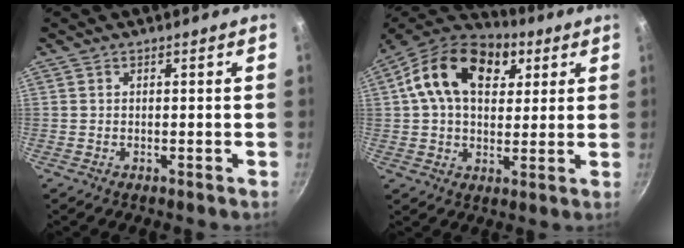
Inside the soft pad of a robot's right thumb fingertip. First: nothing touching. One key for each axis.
{"total": 18.7, "fx": 6.3, "fy": 12.4, "fz": 12.5, "tx": -0.189, "ty": 0.005, "tz": 0.091}